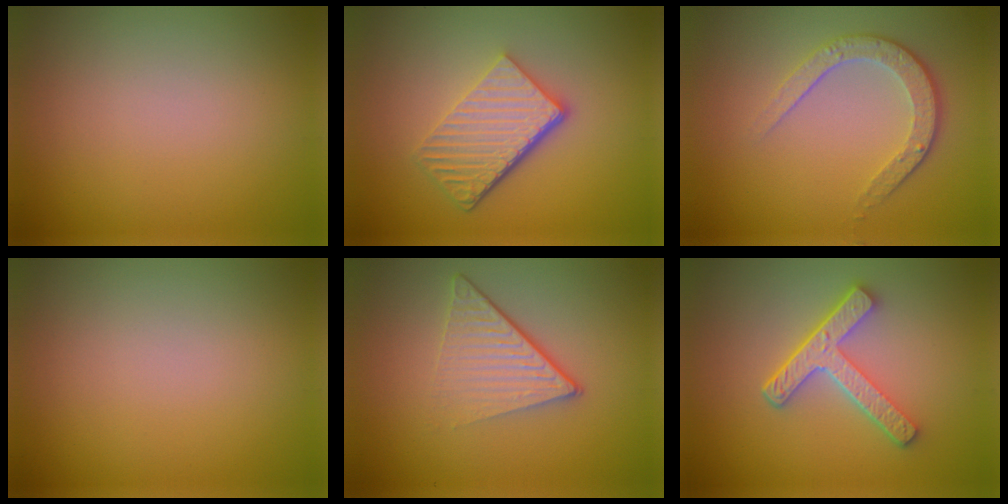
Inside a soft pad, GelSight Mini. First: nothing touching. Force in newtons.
{"total": 5.5, "press": 3.9, "slide": 3.9}
{"total": 3.4, "press": 2.6, "slide": 2.2}
{"total": 0.0}
{"total": 5.0, "press": 3.0, "slide": 4.0}
{"total": 4.7, "press": 3.6, "slide": 3.0}